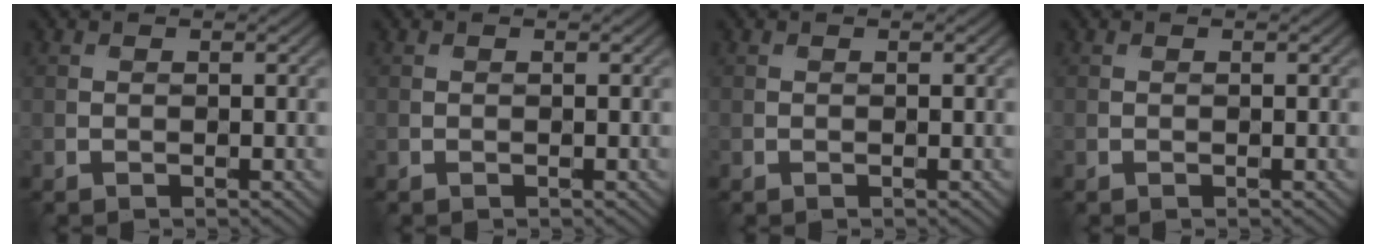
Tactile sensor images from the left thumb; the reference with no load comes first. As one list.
[{"total": 0.0}, {"total": 0.0}, {"total": 0.0}]